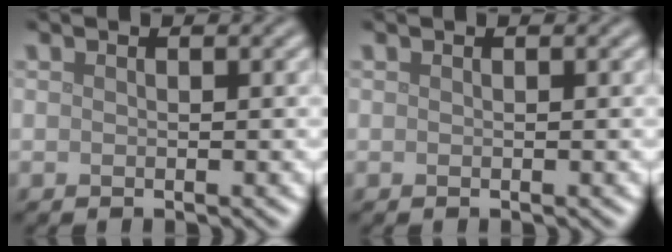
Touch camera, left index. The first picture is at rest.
{"total": 0.0}